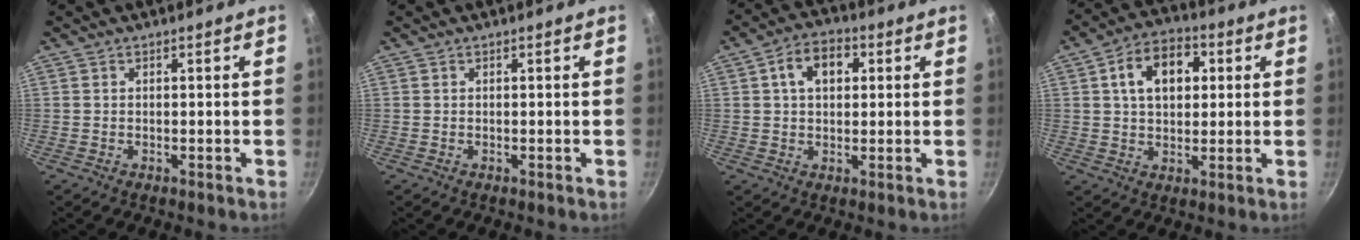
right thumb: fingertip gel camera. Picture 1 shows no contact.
{"total": 0.0}
{"total": 8.1, "force": [2.2, 5.5, 5.5], "torque": [-0.067, 0.012, 0.026]}
{"total": 11.5, "force": [2.9, 7.8, 8.0], "torque": [-0.099, 0.013, 0.036]}